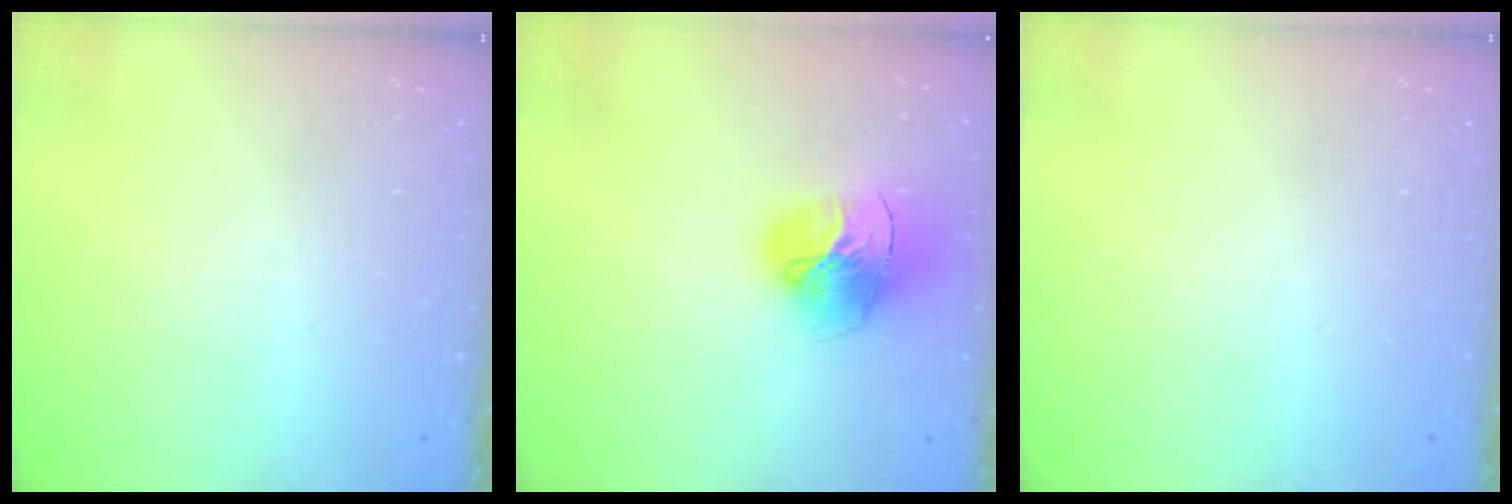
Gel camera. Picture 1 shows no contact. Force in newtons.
{"total": 16.9, "press": 16.8, "slide": 1.7}
{"total": 0.0}